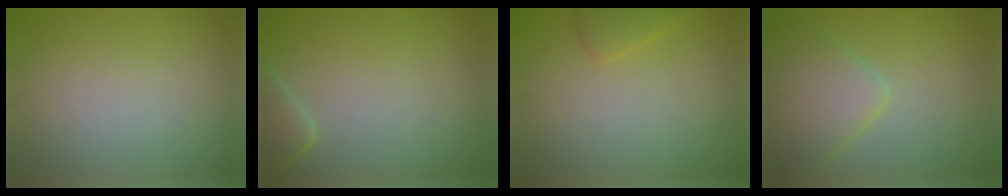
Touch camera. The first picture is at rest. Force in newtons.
{"total": 2.3, "press": 2.2, "slide": 0.4}
{"total": 1.6, "press": 1.6, "slide": 0.1}
{"total": 5.0, "press": 5.0, "slide": 0.2}